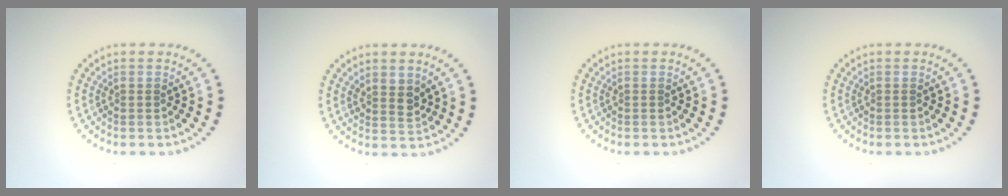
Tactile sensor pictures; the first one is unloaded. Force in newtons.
{"total": 1.8, "press": 1.6, "slide": 1.0}
{"total": 0.0}
{"total": 0.0}